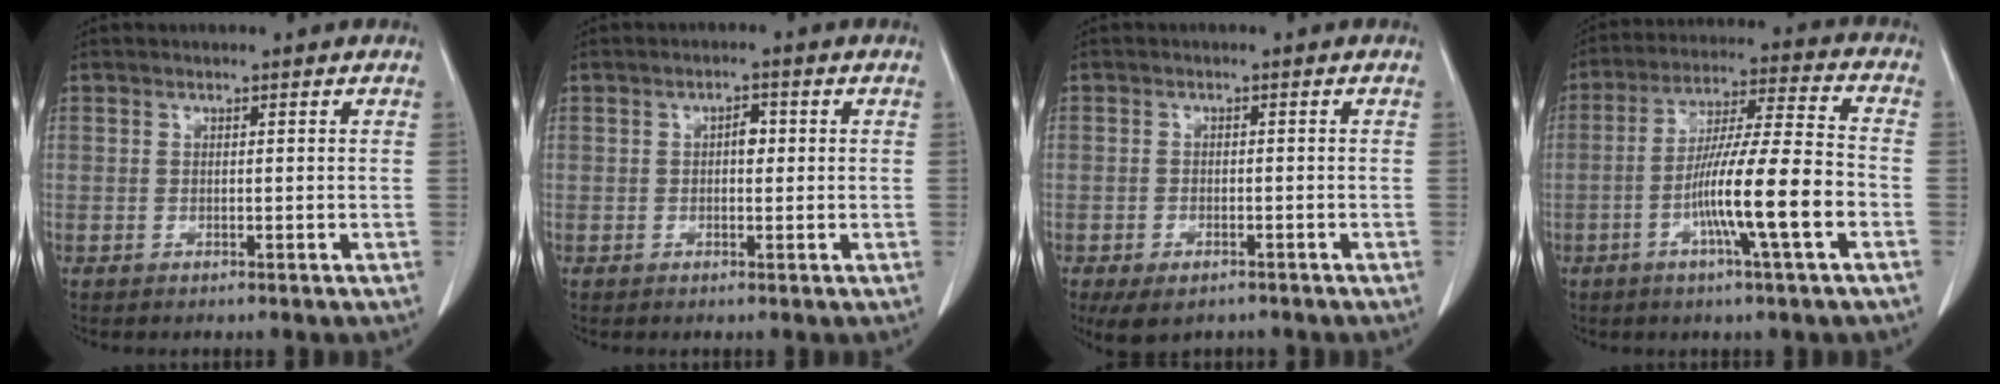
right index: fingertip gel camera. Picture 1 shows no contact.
{"total": 2.0, "force": [0.2, 1.0, 1.7], "torque": [-0.022, 0.005, 0.000]}
{"total": 5.1, "force": [-3.6, 2.4, 2.8], "torque": [-0.046, -0.008, -0.051]}
{"total": 13.2, "force": [-4.3, -0.2, 12.5], "torque": [-0.220, 0.001, -0.080]}